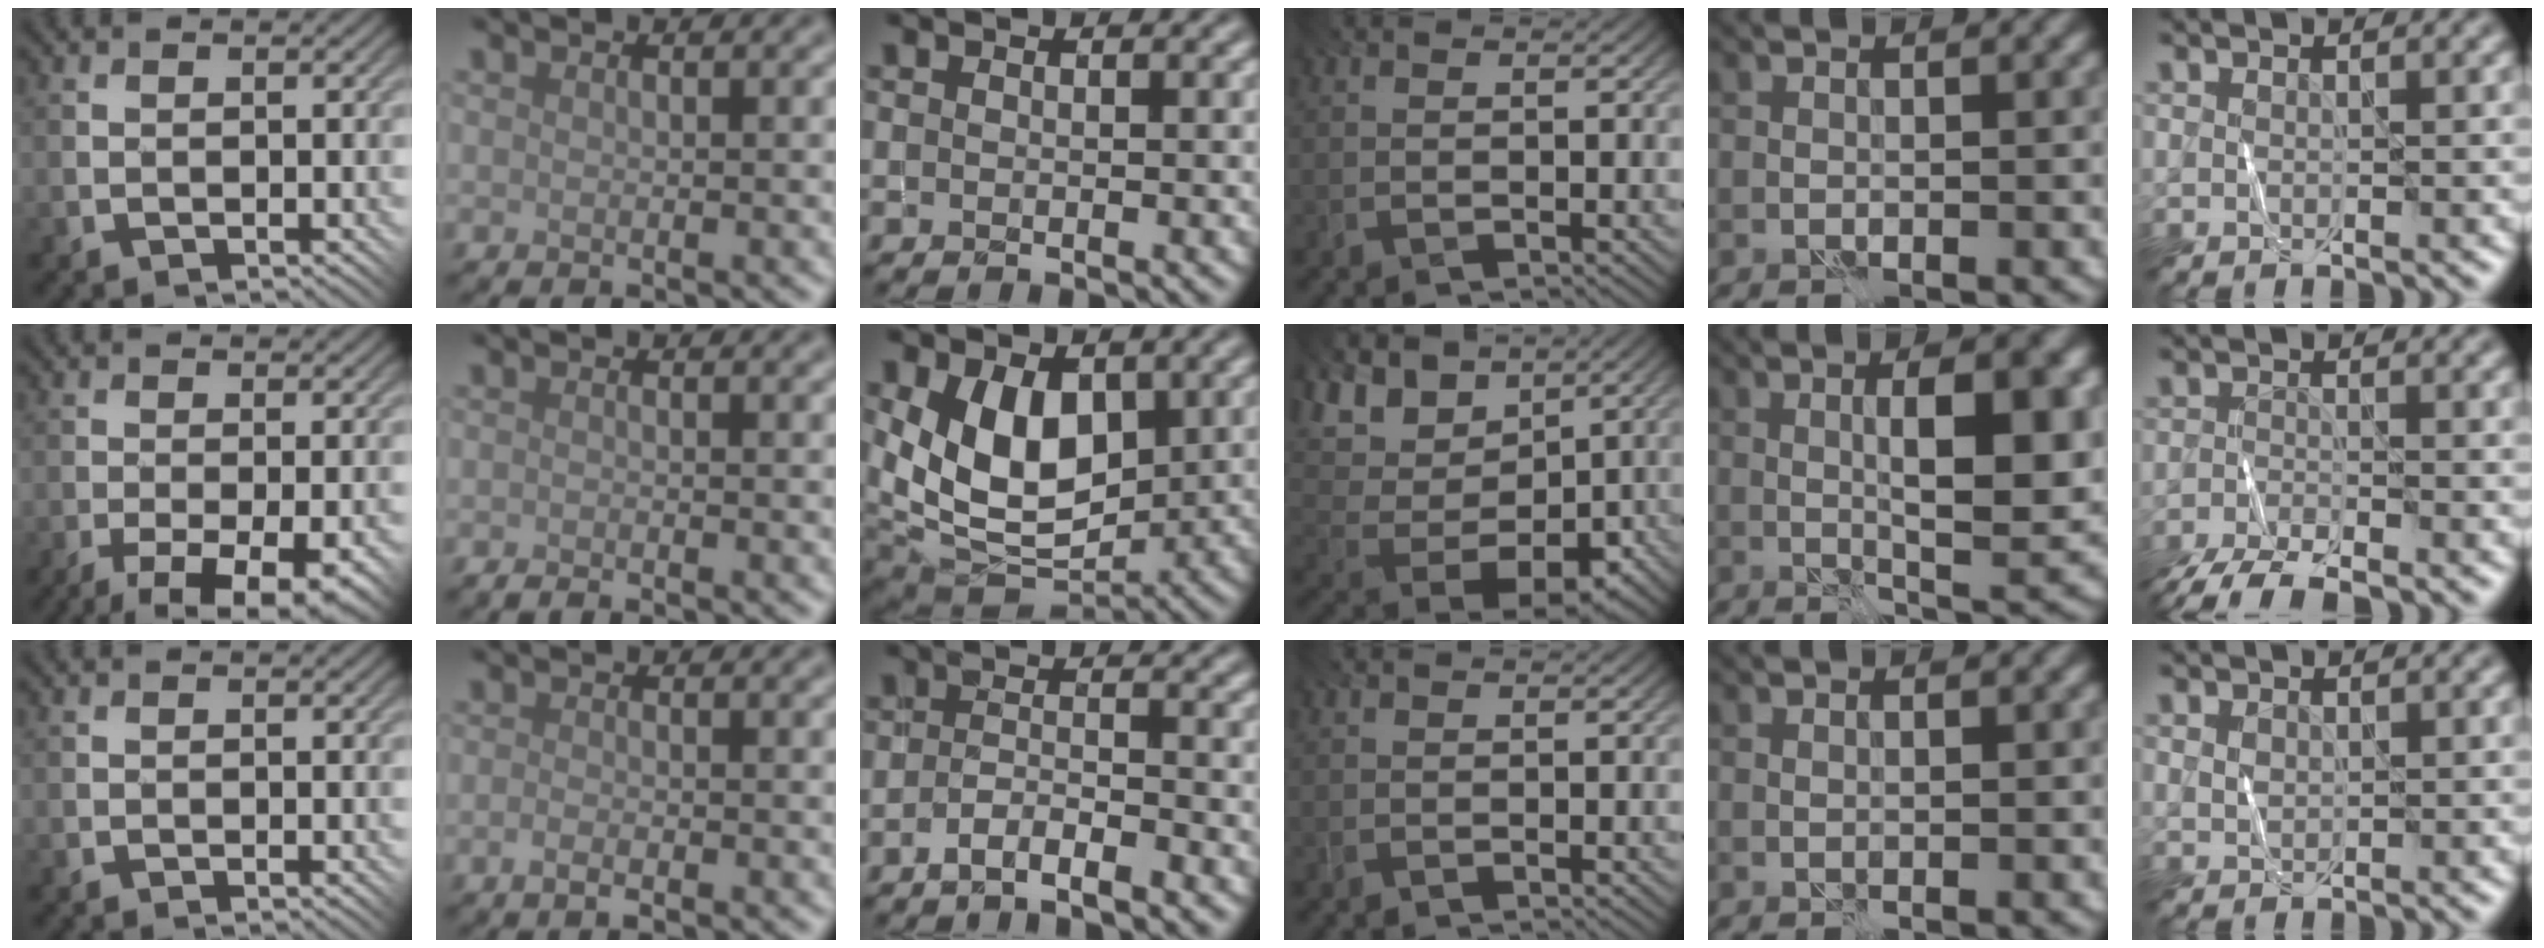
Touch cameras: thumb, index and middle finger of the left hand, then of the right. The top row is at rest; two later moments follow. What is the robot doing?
{"motion": "fold", "object": "shorts"}